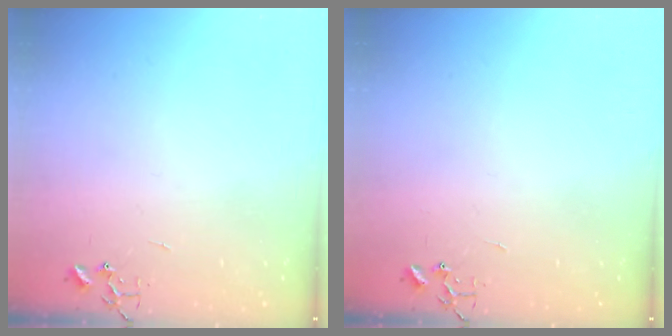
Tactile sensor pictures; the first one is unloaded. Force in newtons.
{"total": 0.0}